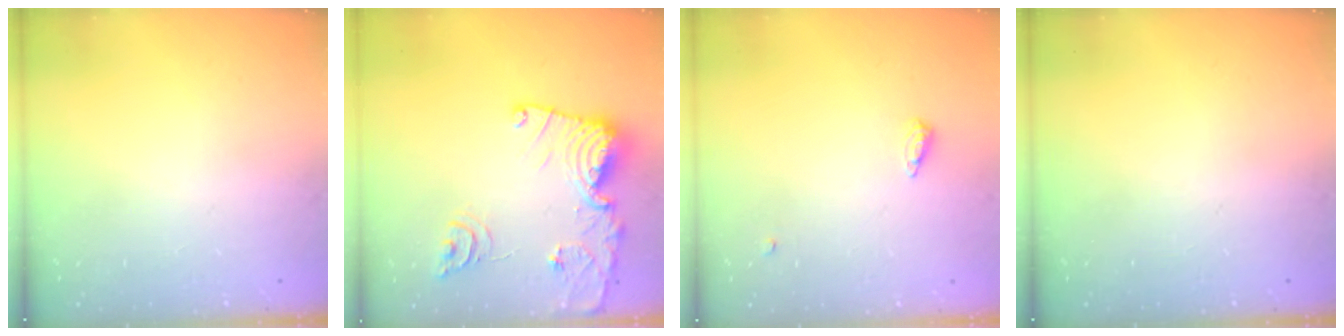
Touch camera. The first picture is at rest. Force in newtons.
{"total": 18.1, "press": 18.0, "slide": 2.0}
{"total": 5.5, "press": 5.4, "slide": 1.0}
{"total": 0.0}